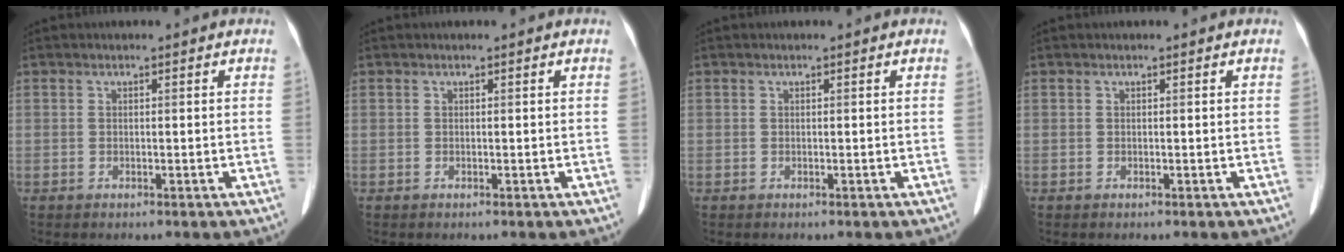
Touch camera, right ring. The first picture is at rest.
{"total": 0.0}
{"total": 0.0}
{"total": 0.0}